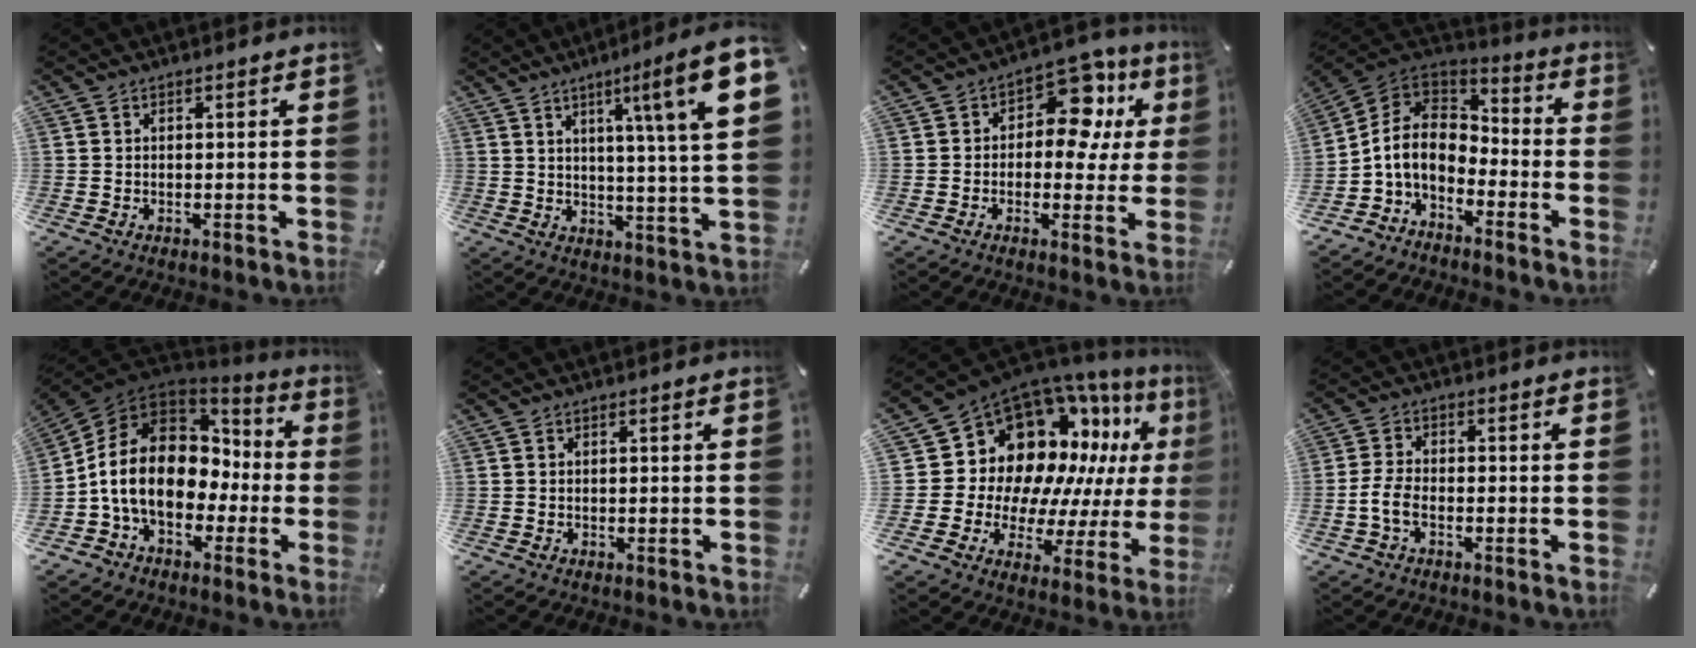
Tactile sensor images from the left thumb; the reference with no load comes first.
{"total": 14.5, "force": [6.2, 1.0, 13.1], "torque": [-0.192, -0.036, 0.082]}
{"total": 12.4, "force": [4.0, 7.6, 9.0], "torque": [-0.118, -0.017, 0.065]}
{"total": 8.7, "force": [-4.3, 6.2, 4.4], "torque": [-0.116, 0.011, -0.087]}
{"total": 16.1, "force": [-1.7, 12.5, 10.0], "torque": [-0.215, 0.008, -0.034]}
{"total": 0.0}
{"total": 17.1, "force": [8.6, 12.4, 8.1], "torque": [-0.124, -0.106, 0.168]}
{"total": 4.9, "force": [-1.9, 2.7, 3.7], "torque": [-0.079, 0.005, -0.037]}